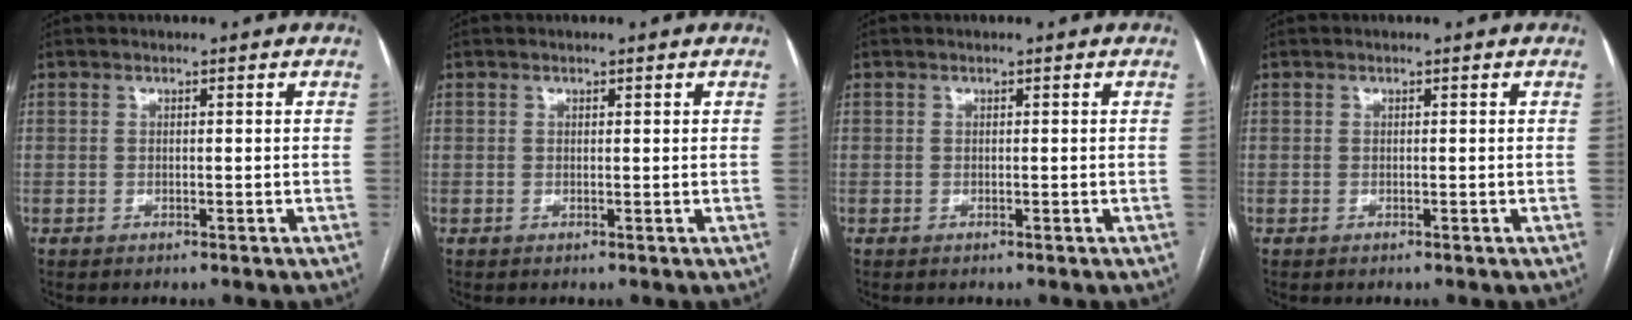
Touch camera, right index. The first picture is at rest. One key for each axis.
{"total": 0.0}
{"total": 0.0}
{"total": 0.0}